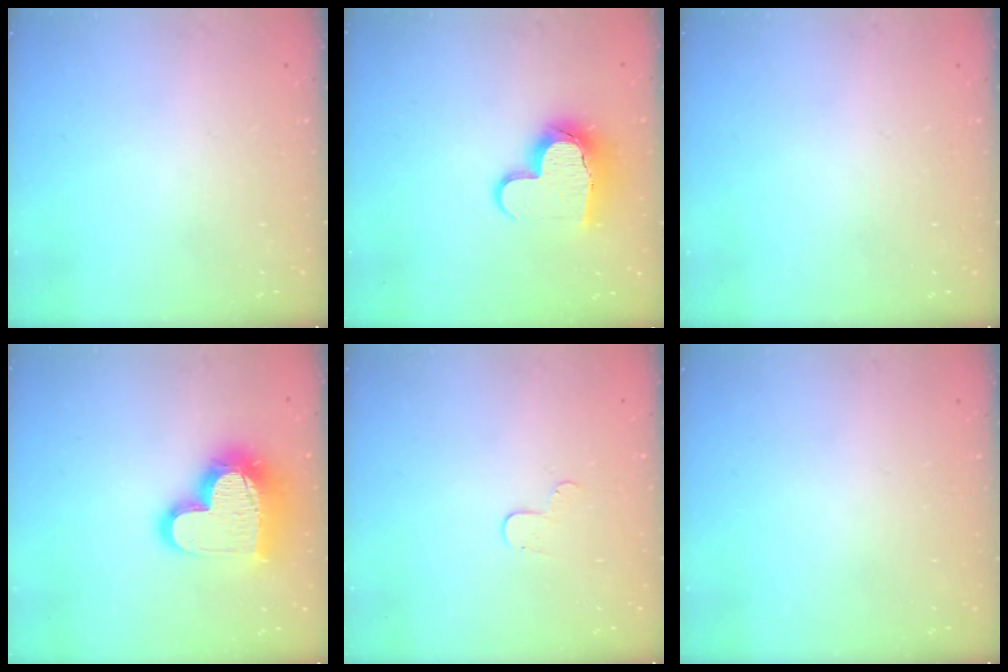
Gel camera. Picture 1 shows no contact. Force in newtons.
{"total": 12.1, "press": 12.0, "slide": 1.3}
{"total": 0.0}
{"total": 18.2, "press": 18.2, "slide": 1.7}
{"total": 3.4, "press": 3.4, "slide": 0.3}
{"total": 0.0}